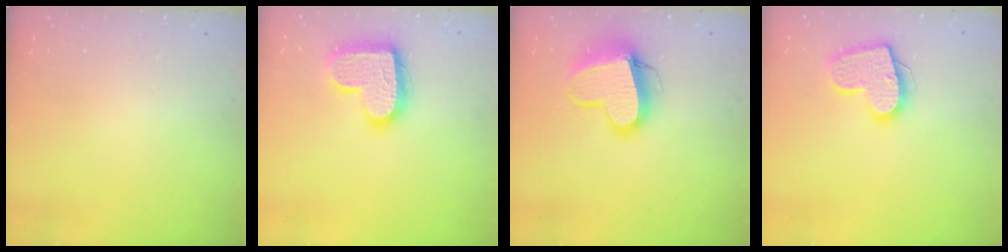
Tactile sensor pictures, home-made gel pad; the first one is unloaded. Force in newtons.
{"total": 17.3, "press": 17.3, "slide": 1.1}
{"total": 13.3, "press": 13.2, "slide": 1.3}
{"total": 15.3, "press": 15.3, "slide": 1.1}